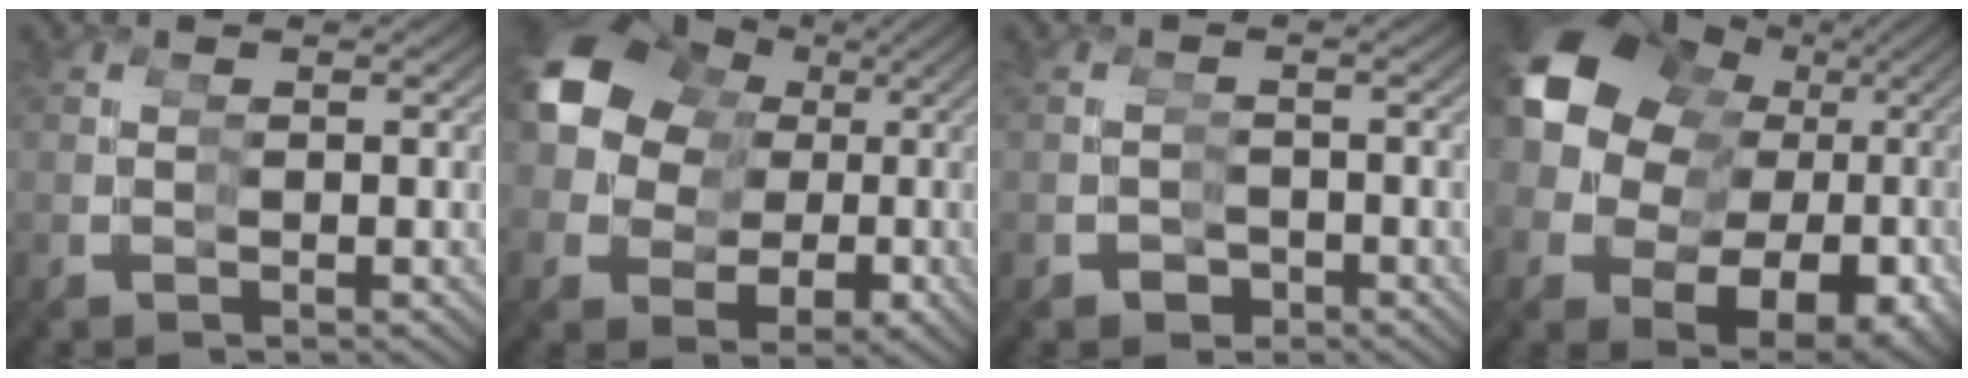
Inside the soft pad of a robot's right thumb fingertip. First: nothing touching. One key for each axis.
{"total": 14.0, "fx": 2.2, "fy": 10.9, "fz": 8.4, "tx": -0.186, "ty": -0.032, "tz": 0.049}
{"total": 2.9, "fx": -1.5, "fy": 2.3, "fz": 0.9, "tx": -0.022, "ty": -0.030, "tz": -0.011}
{"total": 19.1, "fx": 1.5, "fy": 14.1, "fz": 12.9, "tx": -0.277, "ty": -0.052, "tz": 0.047}